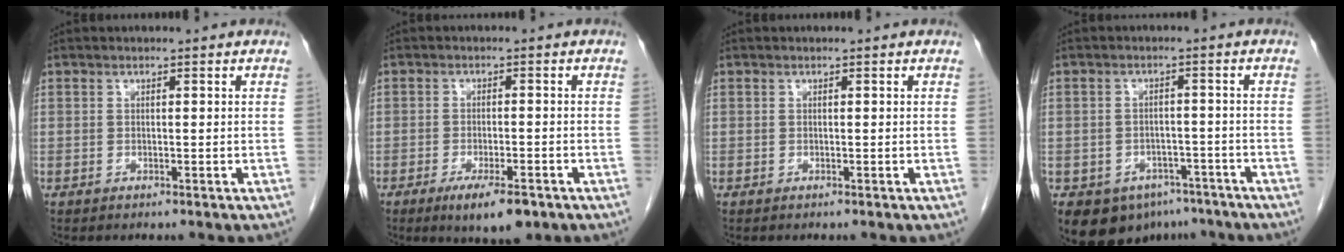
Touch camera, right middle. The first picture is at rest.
{"total": 6.6, "force": [-4.0, 1.7, 4.9], "torque": [-0.077, -0.010, -0.056]}
{"total": 0.0}
{"total": 9.5, "force": [-6.5, 6.3, 3.1], "torque": [-0.041, 0.008, -0.086]}